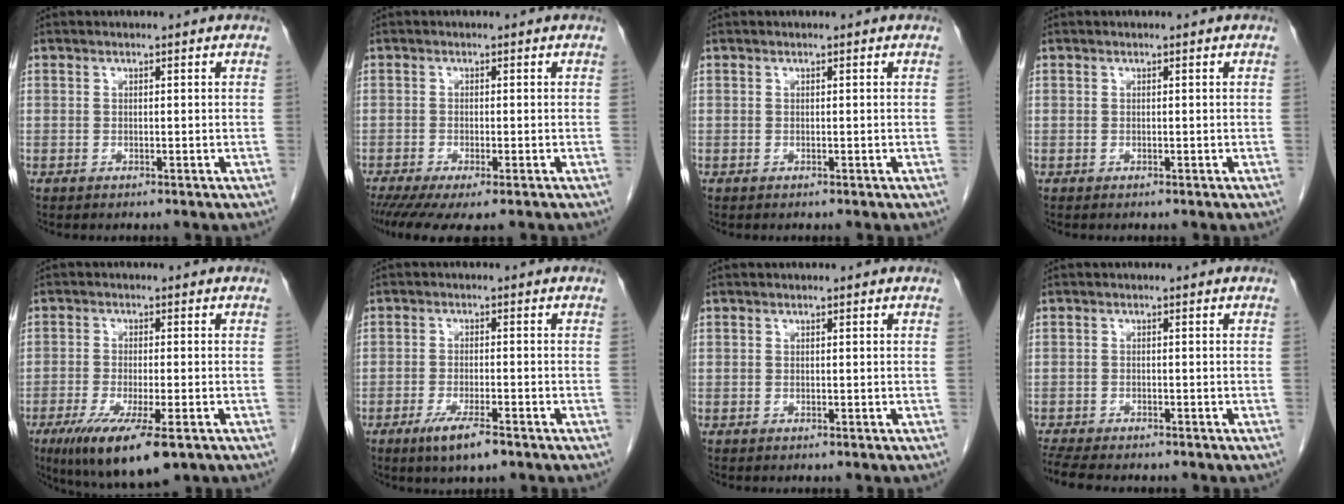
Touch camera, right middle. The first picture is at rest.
{"total": 7.1, "force": [-5.4, 1.3, 4.4], "torque": [-0.062, -0.015, -0.086]}
{"total": 0.0}
{"total": 0.0}
{"total": 10.9, "force": [-6.3, 2.1, 8.7], "torque": [-0.149, -0.029, -0.099]}
{"total": 5.1, "force": [-3.2, 0.7, 3.9], "torque": [-0.076, -0.009, -0.052]}
{"total": 0.0}
{"total": 7.1, "force": [-6.1, 1.6, 3.2], "torque": [-0.054, -0.009, -0.097]}